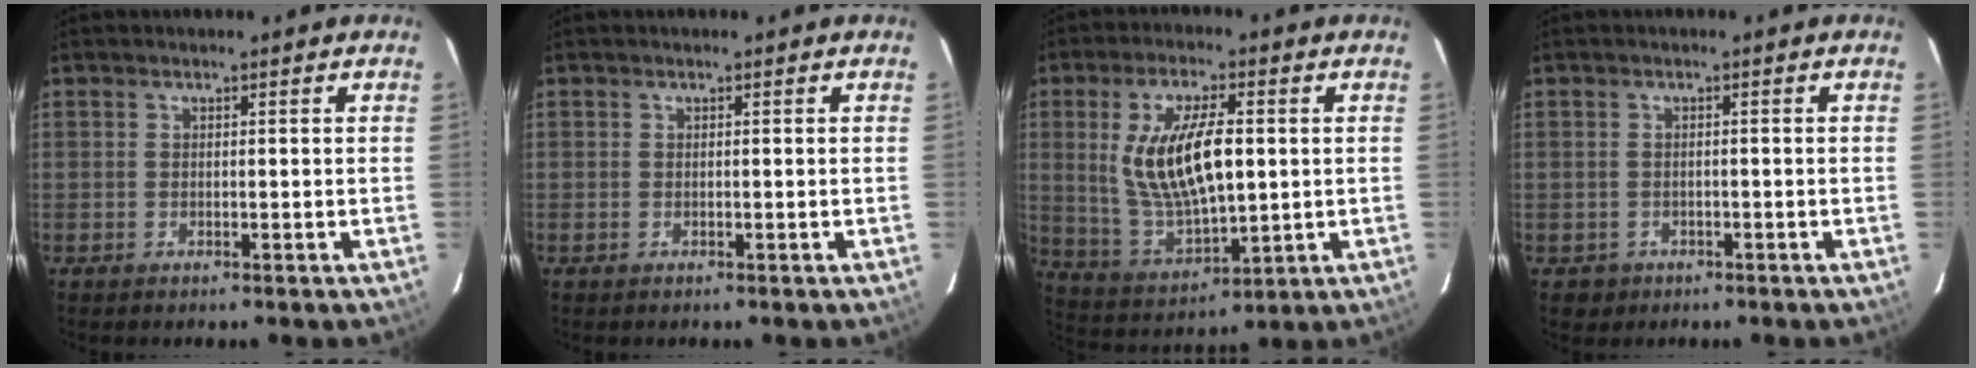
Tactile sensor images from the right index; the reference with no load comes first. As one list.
[{"total": 0.0}, {"total": 15.4, "force": [2.1, 6.4, 13.9], "torque": [-0.271, -0.005, 0.054]}, {"total": 2.3, "force": [-1.0, 2.0, 0.5], "torque": [-0.016, 0.001, -0.007]}]